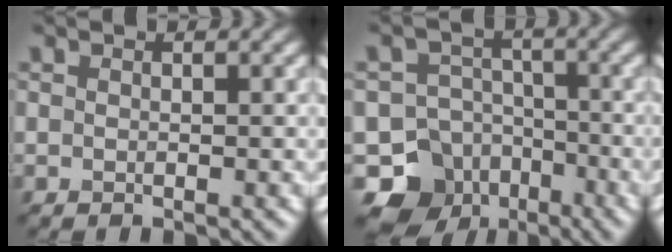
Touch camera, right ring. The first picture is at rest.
{"total": 11.4, "force": [-6.8, 9.0, 2.0], "torque": [-0.030, -0.025, -0.125]}